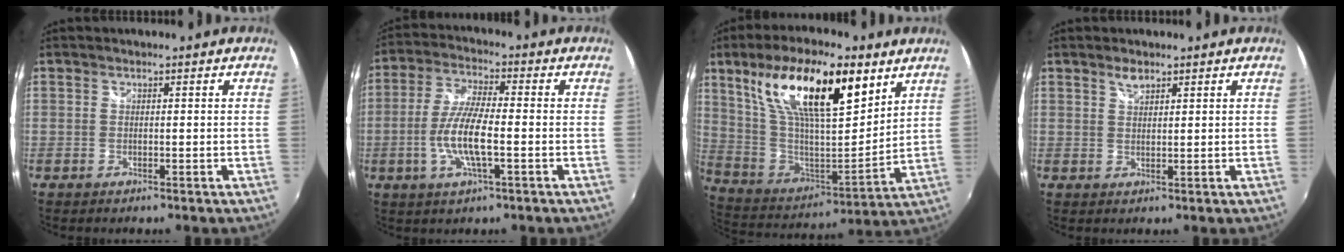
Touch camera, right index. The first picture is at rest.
{"total": 9.4, "force": [-2.4, 1.9, 8.8], "torque": [-0.183, -0.002, -0.050]}
{"total": 24.5, "force": [12.5, 8.8, 19.1], "torque": [-0.354, 0.030, 0.229]}
{"total": 2.0, "force": [1.5, 0.9, 1.0], "torque": [-0.016, 0.002, 0.028]}